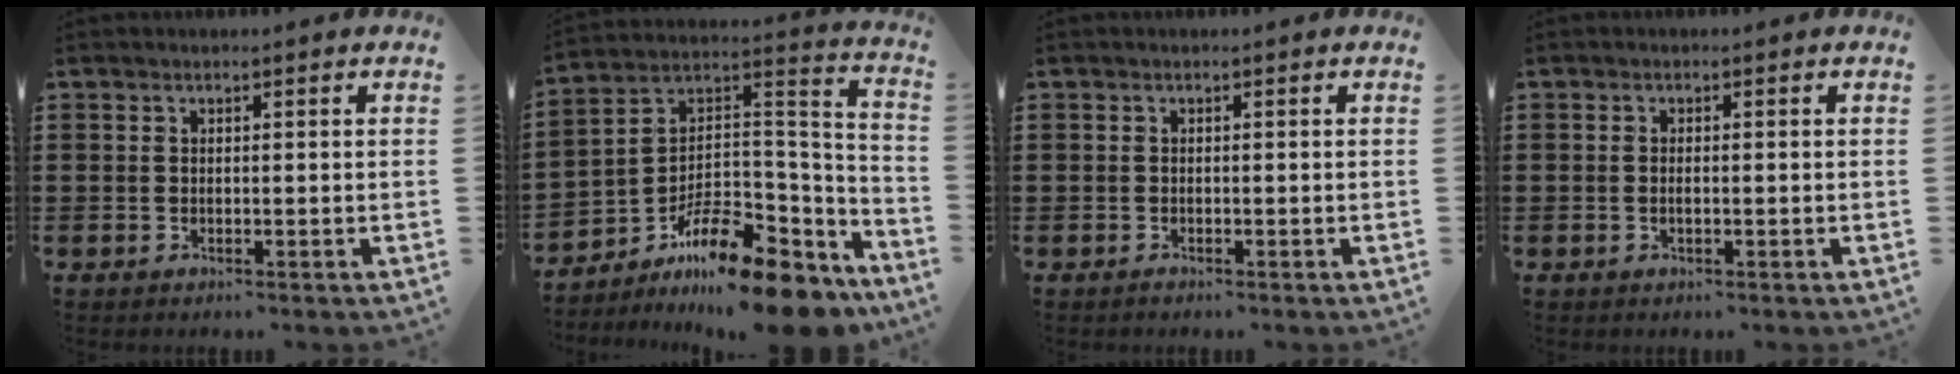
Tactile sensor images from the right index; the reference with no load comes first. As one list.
[{"total": 14.4, "force": [-10.9, 4.0, 8.6], "torque": [-0.136, 0.039, -0.193]}, {"total": 0.5, "force": [-0.5, 0.0, 0.0], "torque": [0.000, -0.002, -0.011]}, {"total": 0.7, "force": [-0.2, 0.2, 0.7], "torque": [-0.013, -0.004, -0.002]}]